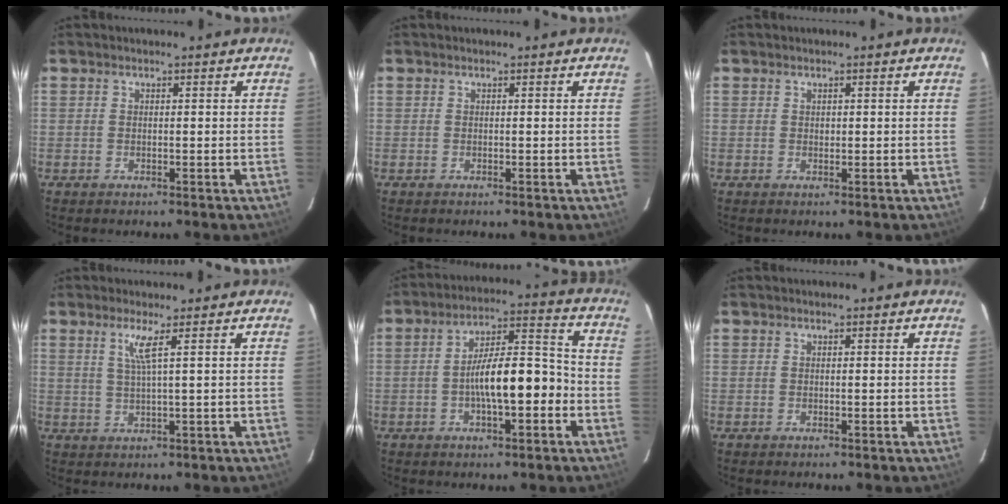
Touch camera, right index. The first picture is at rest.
{"total": 0.0}
{"total": 0.6, "force": [0.2, 0.5, 0.2], "torque": [-0.001, 0.002, 0.005]}
{"total": 3.2, "force": [1.4, -0.8, 2.7], "torque": [-0.047, -0.005, 0.030]}
{"total": 11.4, "force": [-3.7, 3.1, 10.3], "torque": [-0.177, 0.020, -0.060]}
{"total": 0.0}